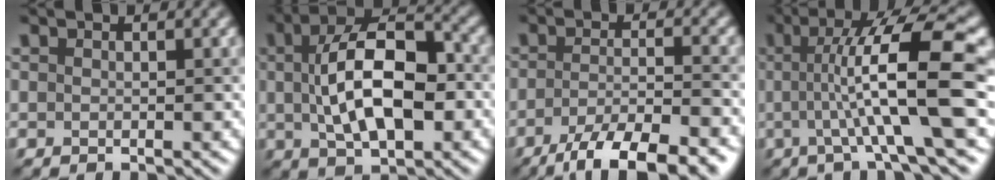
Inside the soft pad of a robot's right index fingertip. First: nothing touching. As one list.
[{"total": 9.3, "force": [0.4, 4.6, 8.1], "torque": [-0.144, 0.013, 0.002]}, {"total": 8.4, "force": [-5.4, 2.2, 6.1], "torque": [-0.092, -0.002, -0.092]}, {"total": 10.5, "force": [0.0, 1.8, 10.3], "torque": [-0.135, 0.012, -0.006]}]